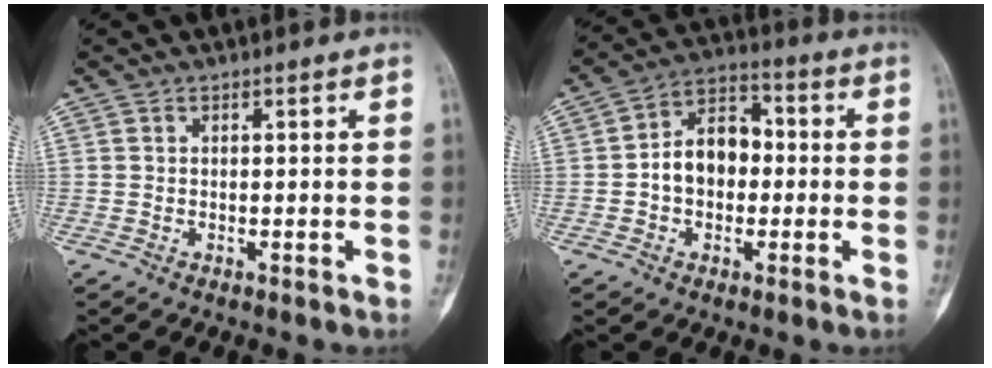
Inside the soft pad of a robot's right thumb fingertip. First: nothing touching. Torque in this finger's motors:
{"motor_torque": [-0.19, 0.50, 0.49, 0.18, 0.07]}